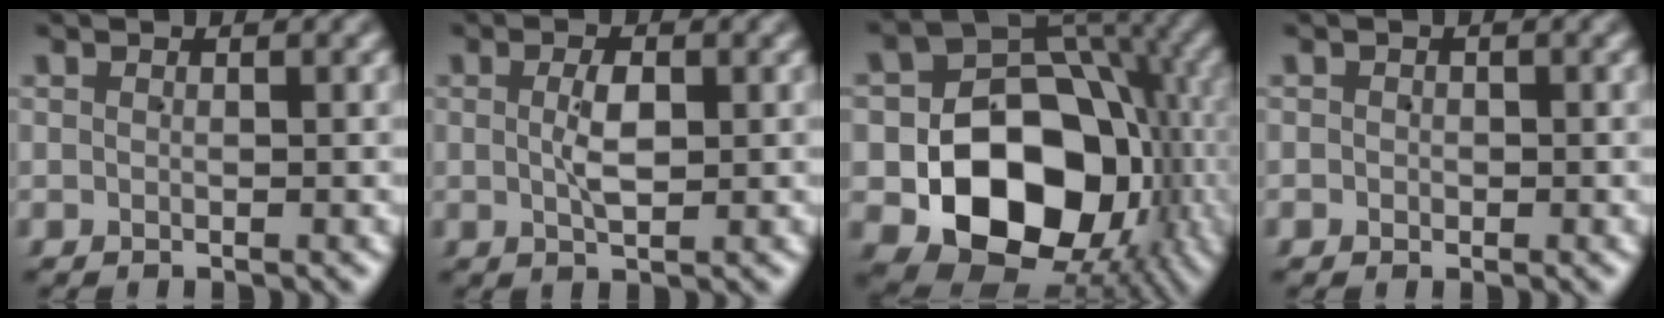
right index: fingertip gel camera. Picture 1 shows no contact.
{"total": 2.3, "force": [0.1, 0.8, 2.2], "torque": [-0.039, 0.001, 0.003]}
{"total": 19.7, "force": [-3.3, 14.3, 13.1], "torque": [-0.239, -0.065, -0.026]}
{"total": 0.8, "force": [-0.4, 0.7, 0.0], "torque": [0.000, -0.005, -0.005]}